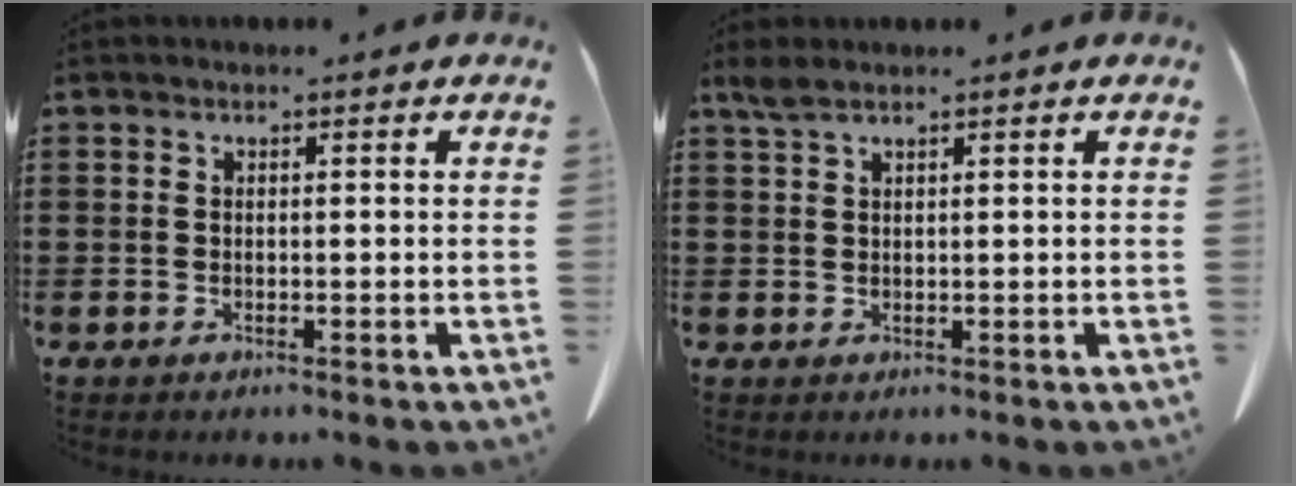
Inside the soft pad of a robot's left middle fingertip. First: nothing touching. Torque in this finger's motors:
{"motor_torque": [0.01, 0.00, 0.01, 0.01]}